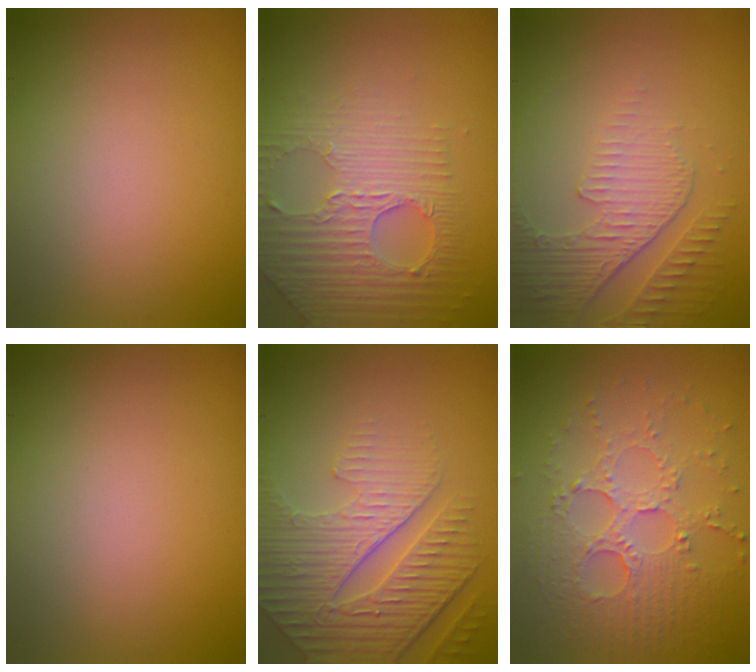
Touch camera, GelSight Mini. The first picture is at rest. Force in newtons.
{"total": 4.0, "press": 3.8, "slide": 1.1}
{"total": 4.2, "press": 3.0, "slide": 2.9}
{"total": 0.0}
{"total": 5.5, "press": 5.0, "slide": 2.2}
{"total": 5.5, "press": 3.8, "slide": 4.0}